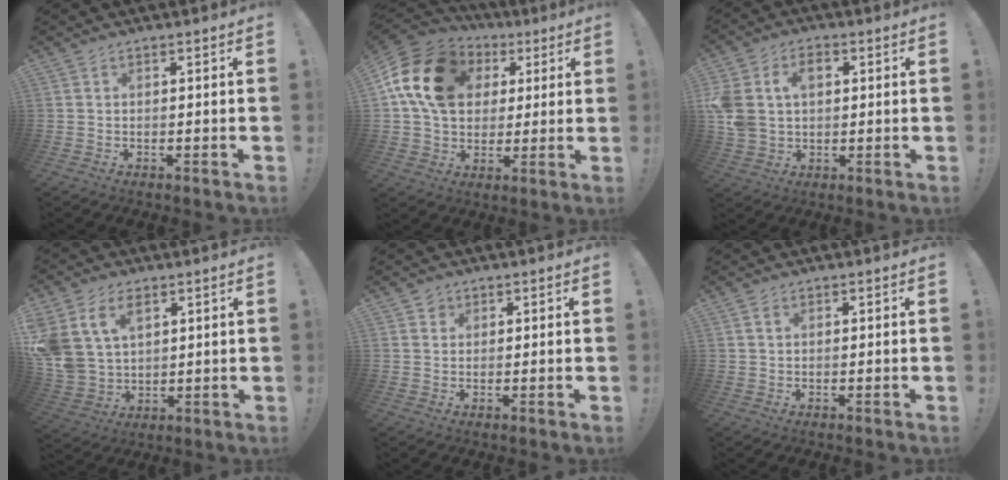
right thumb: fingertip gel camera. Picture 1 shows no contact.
{"total": 19.7, "force": [6.4, 14.1, 12.1], "torque": [-0.202, -0.010, 0.120]}
{"total": 10.6, "force": [2.6, 8.0, 6.5], "torque": [-0.129, 0.002, 0.049]}
{"total": 12.6, "force": [6.2, 8.6, 6.8], "torque": [-0.146, -0.030, 0.124]}
{"total": 1.8, "force": [1.1, 1.3, 0.2], "torque": [0.009, -0.011, 0.017]}
{"total": 1.1, "force": [0.6, 0.7, 0.7], "torque": [-0.006, -0.001, 0.010]}